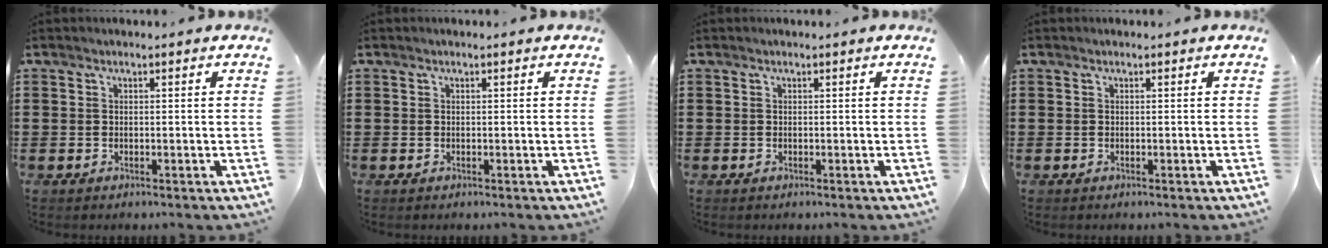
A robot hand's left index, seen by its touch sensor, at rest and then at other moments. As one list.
[{"total": 0.0}, {"total": 0.0}, {"total": 0.0}]